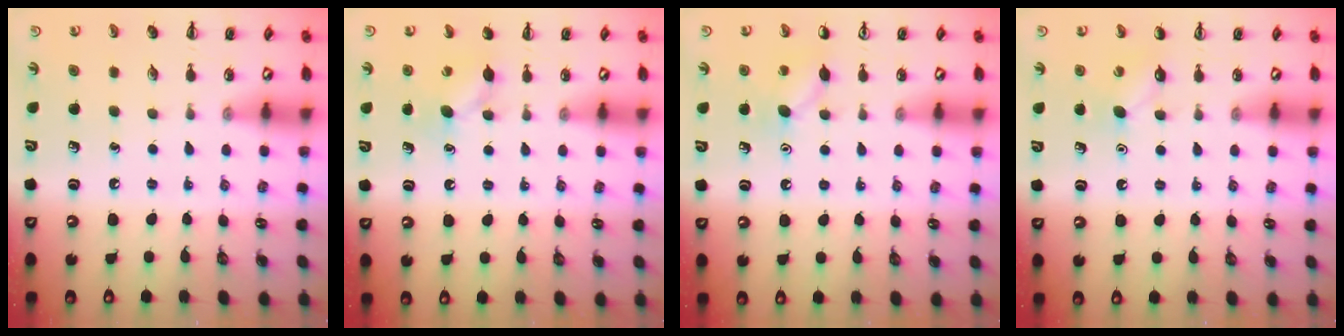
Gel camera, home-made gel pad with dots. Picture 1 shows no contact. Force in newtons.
{"total": 4.3, "press": 4.1, "slide": 1.1}
{"total": 6.8, "press": 6.7, "slide": 1.5}
{"total": 5.4, "press": 5.1, "slide": 1.5}